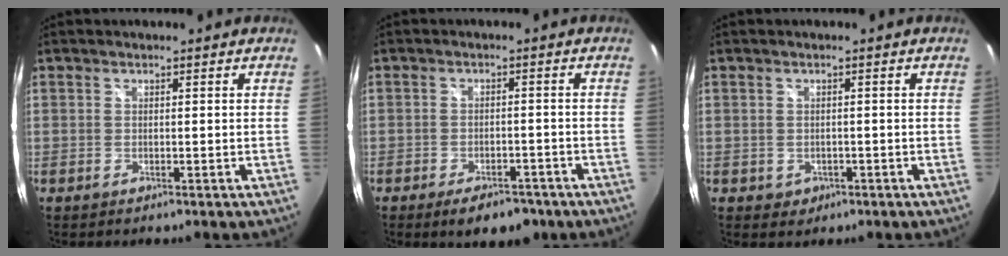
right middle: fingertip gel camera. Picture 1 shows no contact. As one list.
[{"total": 7.0, "force": [-4.9, 3.2, 3.7], "torque": [-0.072, -0.004, -0.065]}, {"total": 2.2, "force": [-0.7, 2.0, 0.8], "torque": [-0.018, -0.003, -0.004]}]